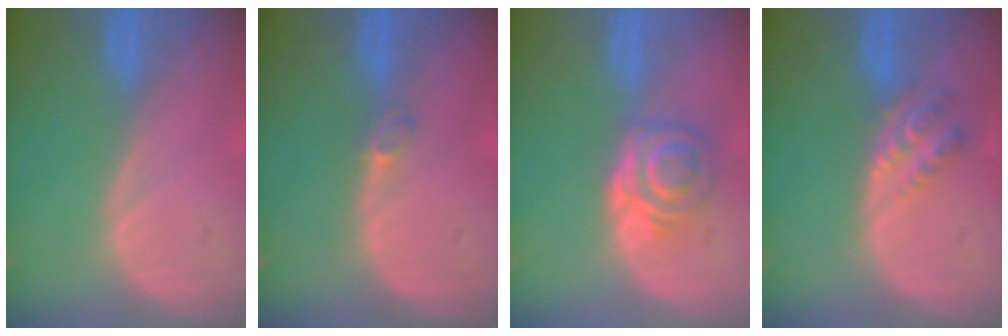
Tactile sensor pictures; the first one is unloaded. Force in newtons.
{"total": 1.4, "press": 1.3, "slide": 0.3}
{"total": 5.3, "press": 5.0, "slide": 1.7}
{"total": 4.5, "press": 3.8, "slide": 2.5}